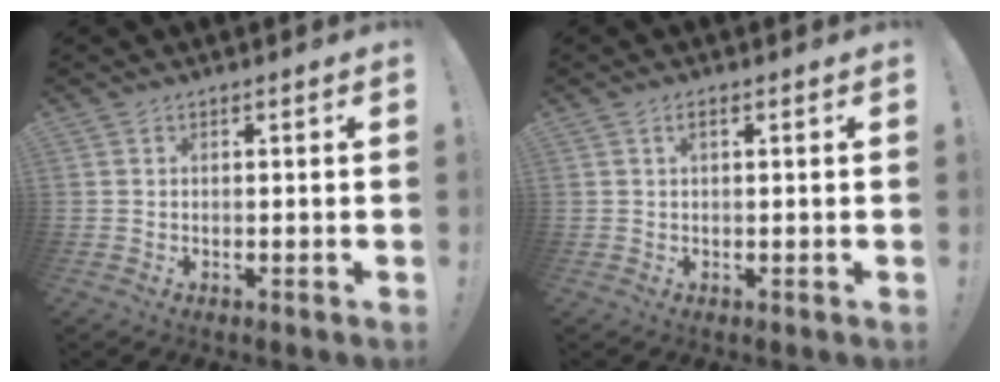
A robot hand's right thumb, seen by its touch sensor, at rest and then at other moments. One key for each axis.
{"total": 1.9, "fx": 0.8, "fy": 0.9, "fz": 1.5, "tx": -0.031, "ty": 0.004, "tz": 0.013}